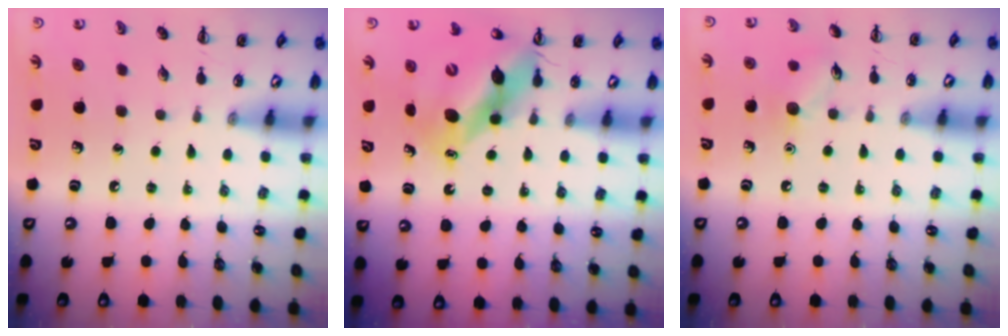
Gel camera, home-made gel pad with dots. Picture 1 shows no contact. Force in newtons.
{"total": 12.6, "press": 12.0, "slide": 3.8}
{"total": 7.1, "press": 7.0, "slide": 0.9}